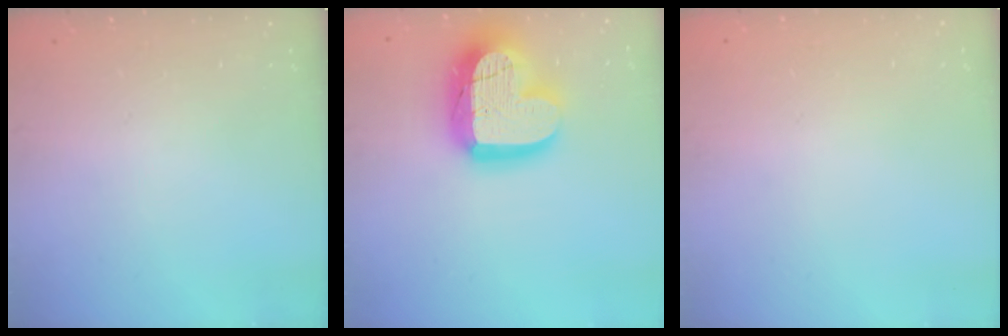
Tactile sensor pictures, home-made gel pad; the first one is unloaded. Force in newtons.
{"total": 21.4, "press": 21.3, "slide": 1.7}
{"total": 0.0}